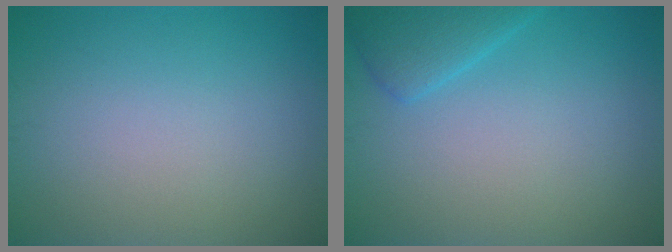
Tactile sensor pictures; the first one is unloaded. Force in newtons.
{"total": 2.7, "press": 2.7, "slide": 0.2}